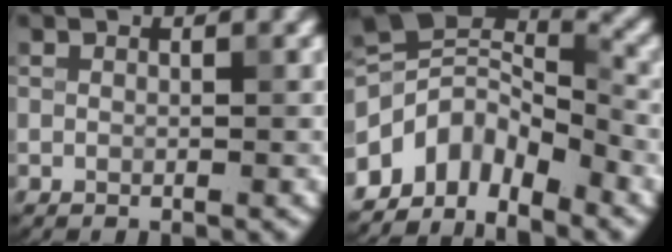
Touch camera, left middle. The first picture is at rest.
{"total": 6.6, "force": [-4.2, 3.2, 3.9], "torque": [-0.050, 0.007, -0.086]}